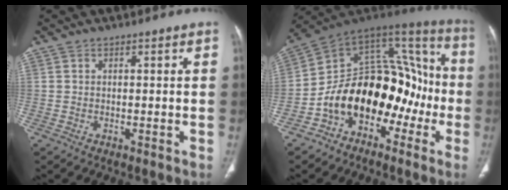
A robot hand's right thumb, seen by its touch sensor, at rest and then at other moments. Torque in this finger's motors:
{"motor_torque": [2.32, 2.69, 1.72, -1.05, 0.18]}